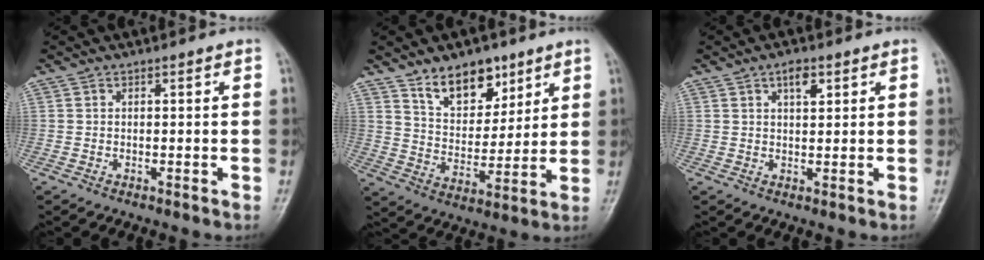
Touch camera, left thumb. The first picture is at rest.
{"total": 11.4, "force": [7.6, 6.5, 5.5], "torque": [-0.051, -0.052, 0.135]}
{"total": 3.3, "force": [1.7, 1.5, 2.4], "torque": [-0.031, -0.006, 0.027]}